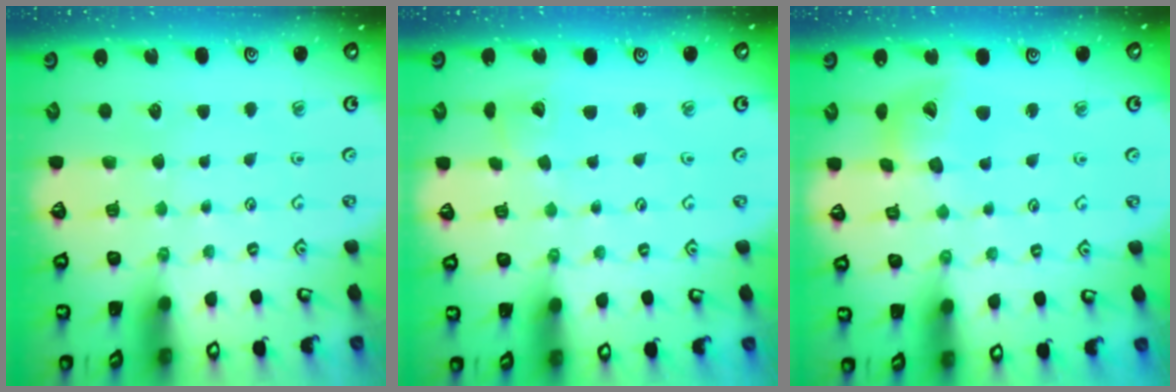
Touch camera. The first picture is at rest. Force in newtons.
{"total": 2.6, "press": 2.6, "slide": 0.4}
{"total": 11.9, "press": 11.8, "slide": 1.5}